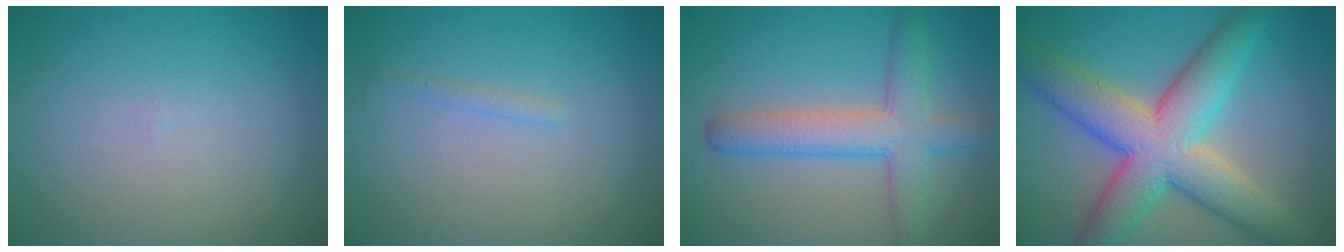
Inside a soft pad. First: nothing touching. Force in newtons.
{"total": 0.6, "press": 0.6, "slide": 0.0}
{"total": 5.1, "press": 5.1, "slide": 0.3}
{"total": 10.1, "press": 10.1, "slide": 0.5}